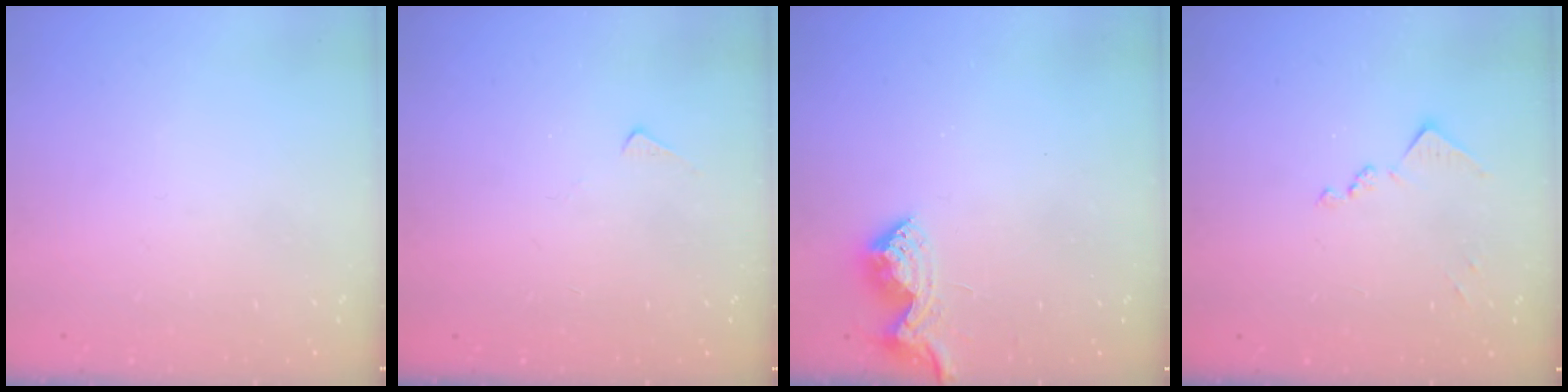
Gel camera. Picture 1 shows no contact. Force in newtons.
{"total": 4.4, "press": 4.4, "slide": 0.6}
{"total": 9.6, "press": 9.6, "slide": 0.5}
{"total": 8.9, "press": 8.9, "slide": 0.5}